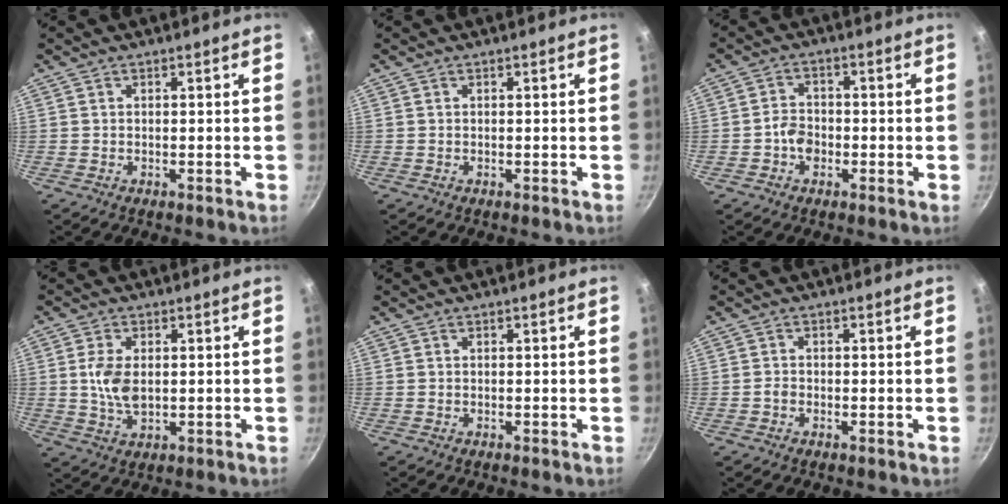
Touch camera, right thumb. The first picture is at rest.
{"total": 0.0}
{"total": 3.9, "force": [-1.3, 2.9, 2.2], "torque": [-0.022, 0.016, -0.028]}
{"total": 5.4, "force": [0.5, 3.2, 4.3], "torque": [-0.086, -0.004, 0.012]}
{"total": 0.0}
{"total": 0.9, "force": [-0.5, 0.6, 0.5], "torque": [-0.015, 0.005, -0.012]}